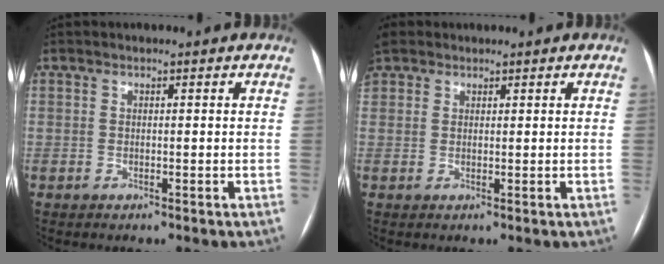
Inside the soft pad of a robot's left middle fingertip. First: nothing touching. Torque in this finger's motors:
{"motor_torque": [0.37, -0.34, 1.05, 0.21]}